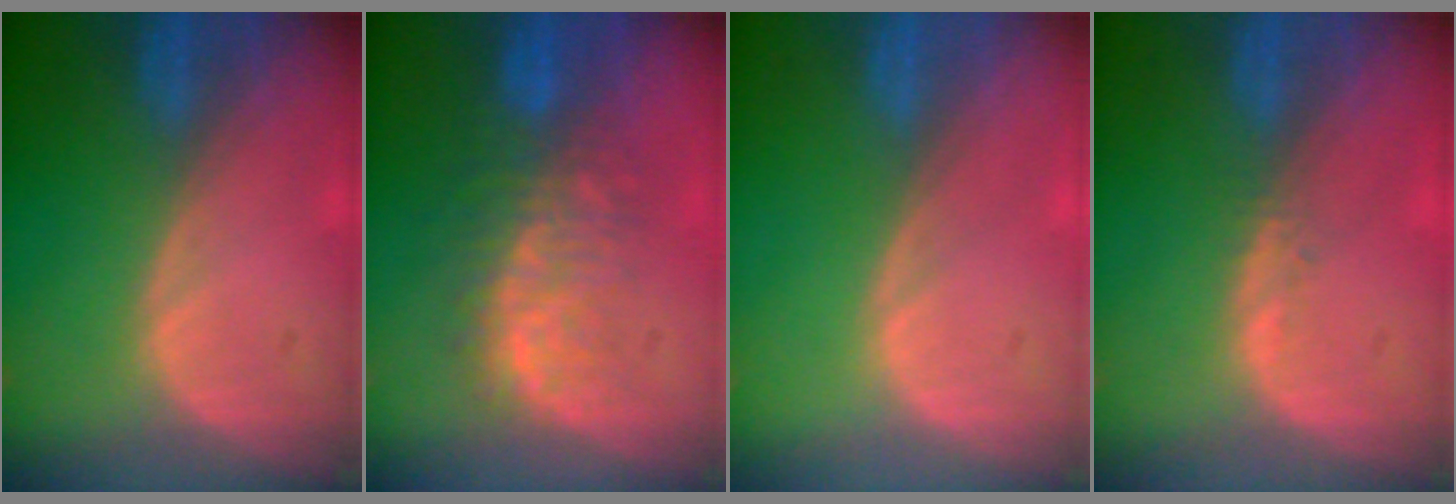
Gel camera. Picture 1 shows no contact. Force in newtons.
{"total": 8.5, "press": 8.0, "slide": 2.8}
{"total": 0.0}
{"total": 0.9, "press": 0.8, "slide": 0.4}